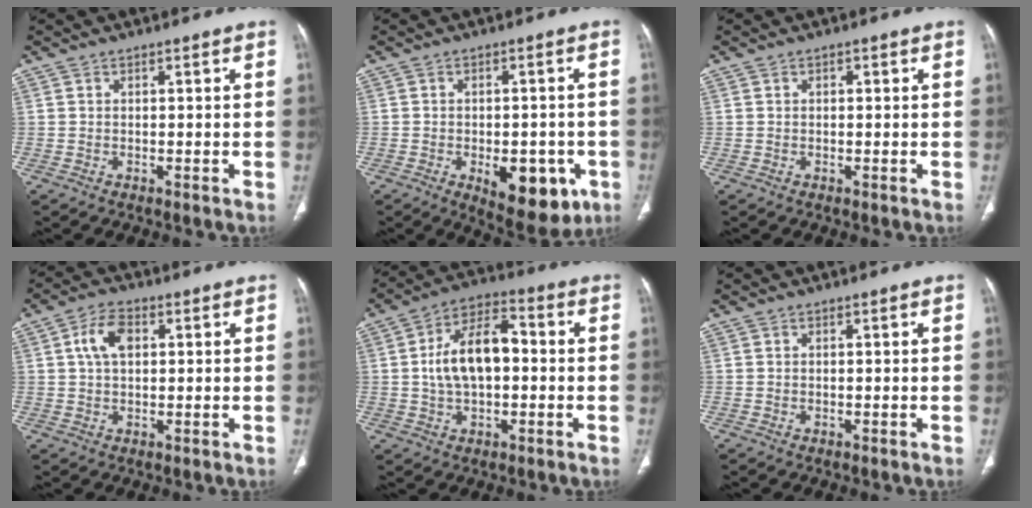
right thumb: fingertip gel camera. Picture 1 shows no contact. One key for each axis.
{"total": 12.3, "fx": -4.4, "fy": 6.3, "fz": 9.6, "tx": -0.098, "ty": 0.006, "tz": -0.047}
{"total": 0.7, "fx": 0.3, "fy": 0.4, "fz": 0.5, "tx": -0.005, "ty": 0.001, "tz": 0.002}
{"total": 6.1, "fx": 1.6, "fy": 3.7, "fz": 4.6, "tx": -0.085, "ty": 0.009, "tz": 0.026}
{"total": 12.6, "fx": 0.2, "fy": 7.1, "fz": 10.4, "tx": -0.177, "ty": 0.029, "tz": -0.003}
{"total": 0.0}